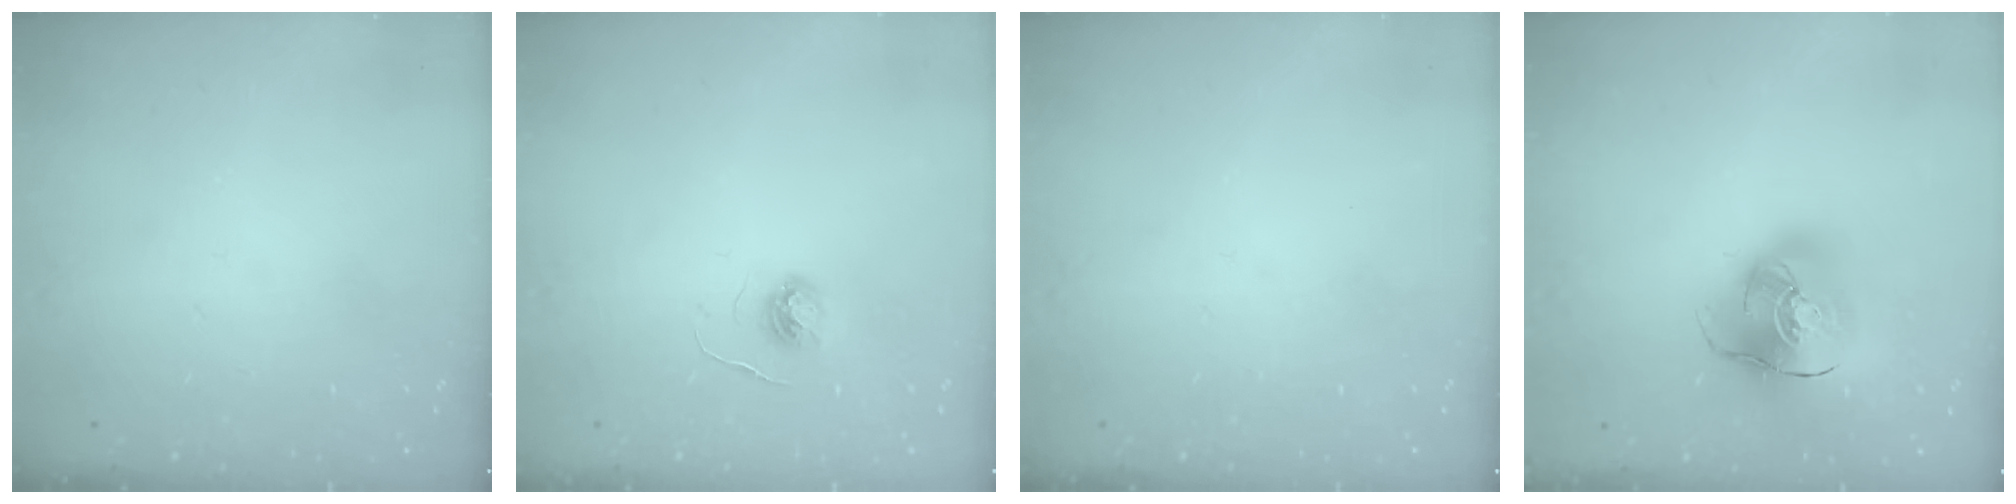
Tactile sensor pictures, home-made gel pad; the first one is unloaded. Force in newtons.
{"total": 4.4, "press": 4.4, "slide": 0.3}
{"total": 0.0}
{"total": 16.8, "press": 16.6, "slide": 2.8}